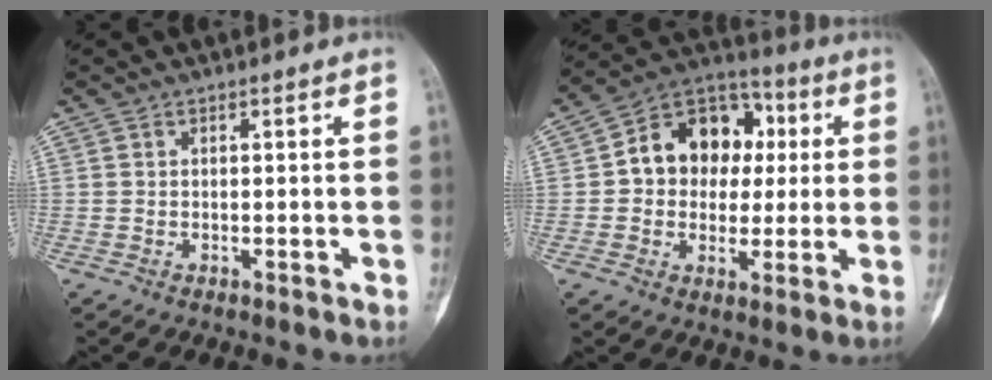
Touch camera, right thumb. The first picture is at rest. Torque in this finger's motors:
{"motor_torque": [-0.14, 0.54, 0.36, -0.23, 0.07]}